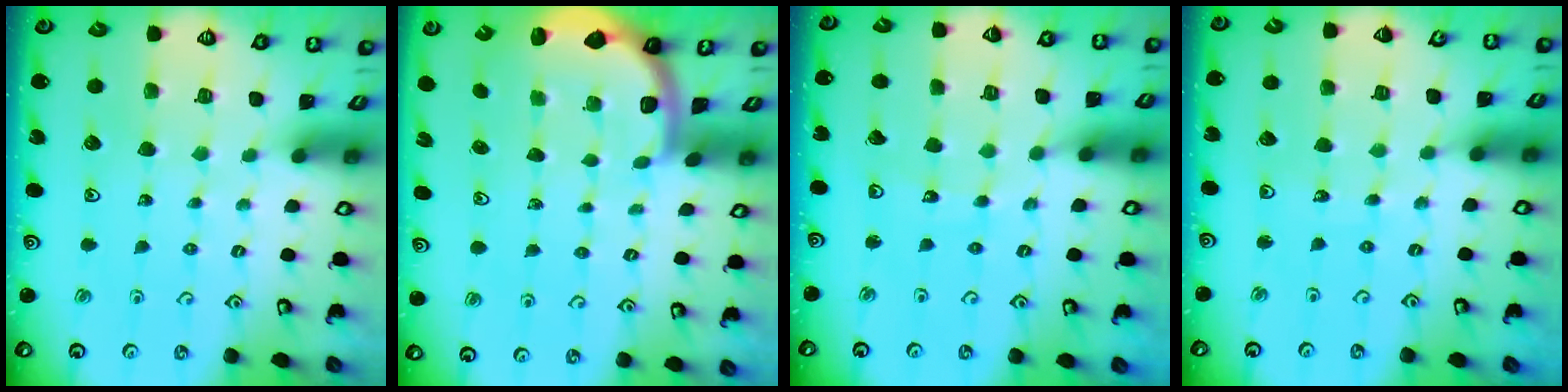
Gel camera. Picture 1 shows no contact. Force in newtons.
{"total": 1.9, "press": 1.8, "slide": 0.5}
{"total": 7.1, "press": 7.0, "slide": 0.8}
{"total": 4.1, "press": 4.1, "slide": 0.3}